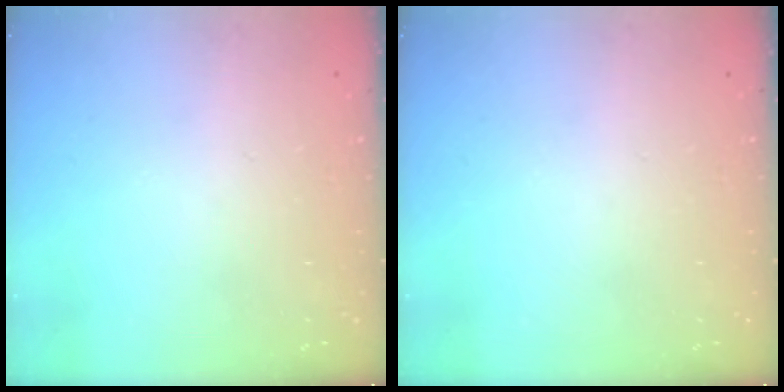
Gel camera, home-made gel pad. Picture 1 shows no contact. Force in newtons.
{"total": 0.0}